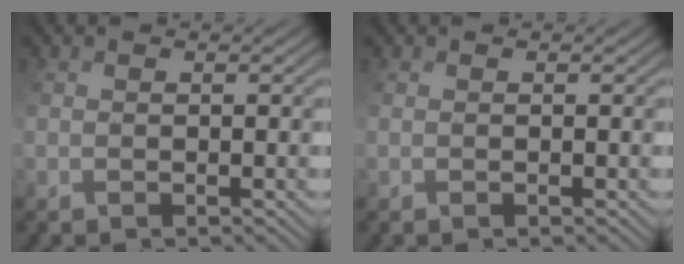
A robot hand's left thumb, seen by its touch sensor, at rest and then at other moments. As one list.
[{"total": 0.0}]